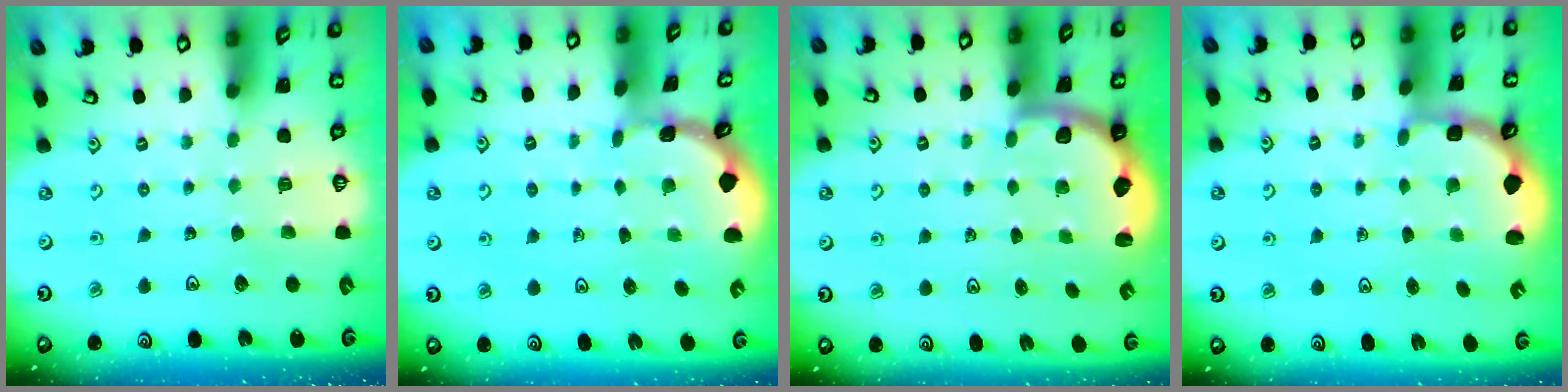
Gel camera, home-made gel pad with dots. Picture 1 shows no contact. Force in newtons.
{"total": 0.0}
{"total": 2.4, "press": 1.7, "slide": 1.6}
{"total": 2.9, "press": 1.8, "slide": 2.3}